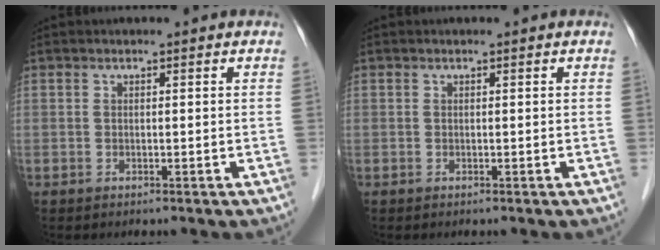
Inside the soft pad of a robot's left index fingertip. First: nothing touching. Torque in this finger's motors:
{"motor_torque": [0.00, 0.00, 0.00, 0.00]}